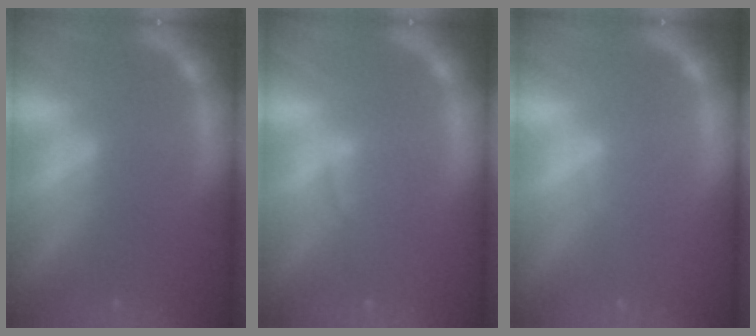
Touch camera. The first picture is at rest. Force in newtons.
{"total": 1.9}
{"total": 1.0}